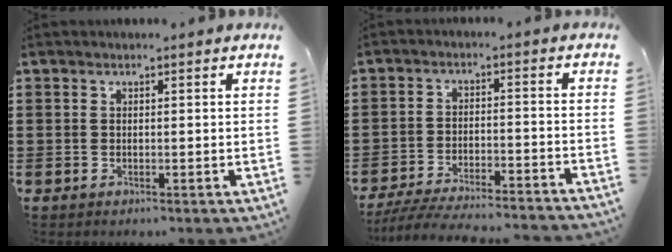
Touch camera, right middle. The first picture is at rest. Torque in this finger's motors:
{"motor_torque": [2.01, -0.13, 0.25, 0.16]}